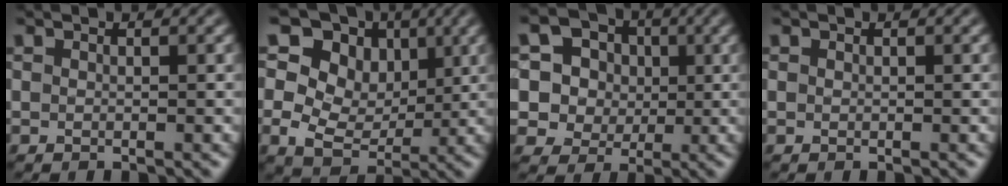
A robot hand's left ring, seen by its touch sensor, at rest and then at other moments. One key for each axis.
{"total": 10.5, "fx": 3.6, "fy": 8.1, "fz": 5.7, "tx": -0.102, "ty": 0.028, "tz": 0.041}
{"total": 11.2, "fx": 3.1, "fy": 9.8, "fz": 4.3, "tx": -0.115, "ty": 0.041, "tz": 0.046}
{"total": 0.0}